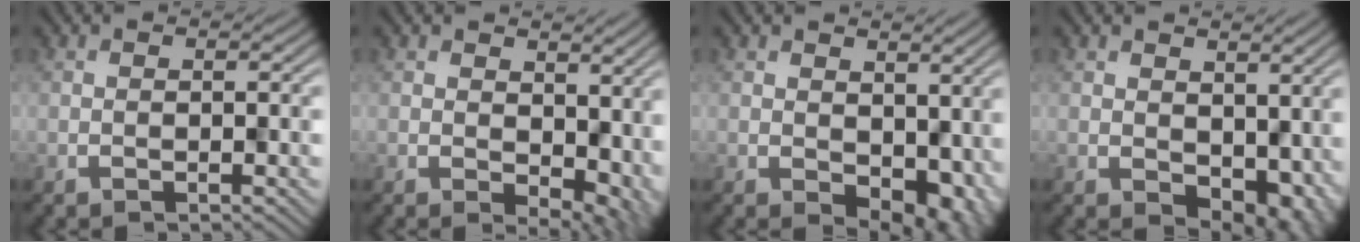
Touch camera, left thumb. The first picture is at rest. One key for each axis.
{"total": 6.7, "fx": -0.1, "fy": 4.4, "fz": 5.1, "tx": -0.066, "ty": -0.025, "tz": 0.012}
{"total": 5.8, "fx": -0.6, "fy": 4.1, "fz": 4.1, "tx": -0.052, "ty": -0.027, "tz": 0.002}
{"total": 5.6, "fx": -0.2, "fy": 4.1, "fz": 3.8, "tx": -0.046, "ty": -0.026, "tz": 0.010}